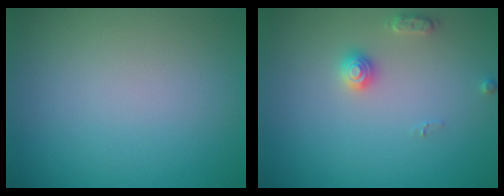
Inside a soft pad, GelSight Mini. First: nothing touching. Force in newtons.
{"total": 2.0, "press": 2.0, "slide": 0.3}